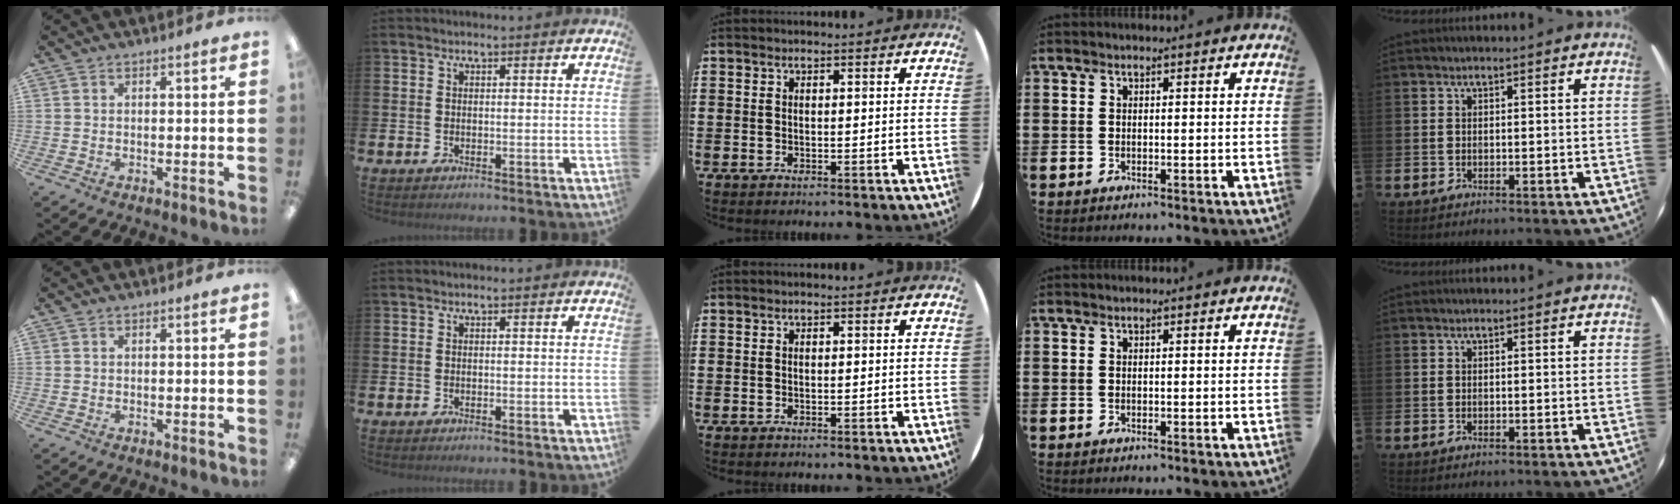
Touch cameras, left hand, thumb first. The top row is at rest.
{}